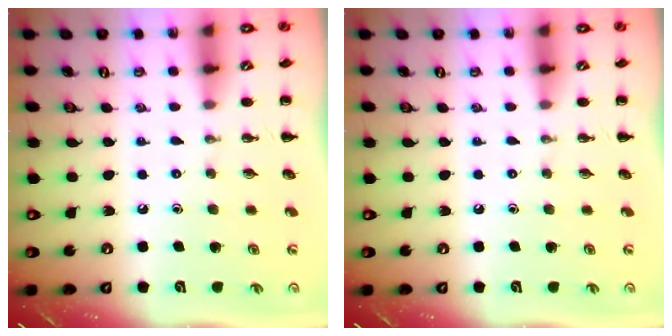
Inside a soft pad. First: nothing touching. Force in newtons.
{"total": 0.0}